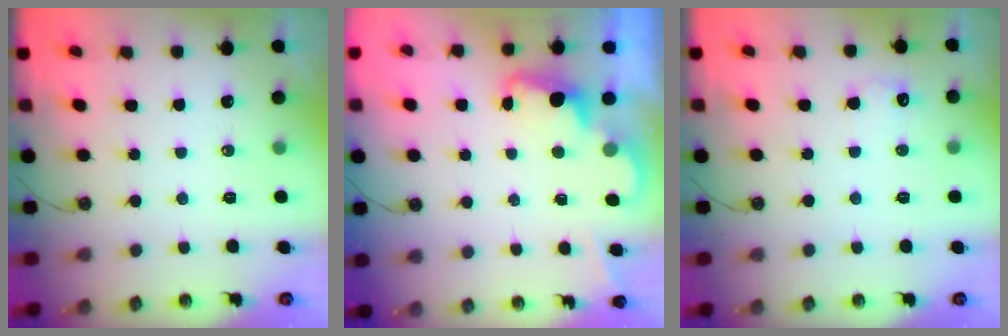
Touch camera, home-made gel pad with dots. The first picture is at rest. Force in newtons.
{"total": 2.3, "press": 2.3, "slide": 0.5}
{"total": 4.5, "press": 4.3, "slide": 1.2}